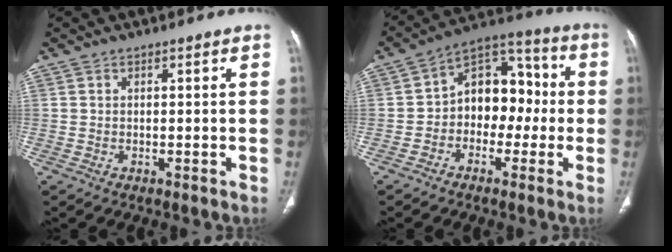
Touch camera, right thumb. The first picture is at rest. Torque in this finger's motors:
{"motor_torque": [-0.05, 0.28, -0.08, 0.31, 0.05]}